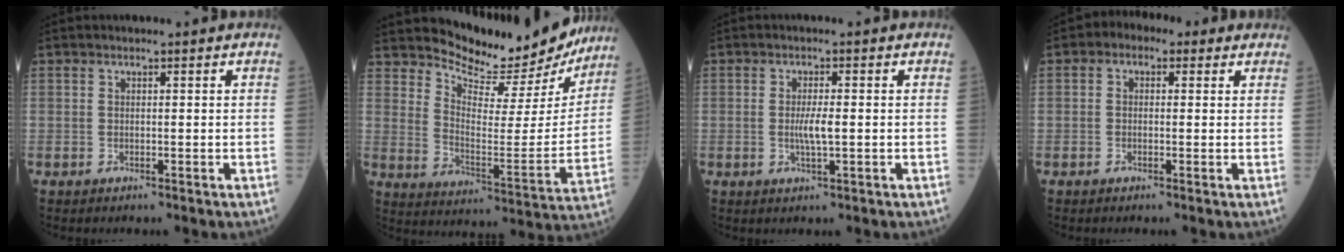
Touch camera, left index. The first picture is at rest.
{"total": 17.4, "force": [16.4, 4.0, 4.2], "torque": [-0.065, -0.053, 0.221]}
{"total": 2.8, "force": [-0.4, 0.1, 2.8], "torque": [-0.055, -0.007, -0.008]}
{"total": 4.2, "force": [1.8, 2.9, 2.4], "torque": [-0.032, 0.027, 0.018]}